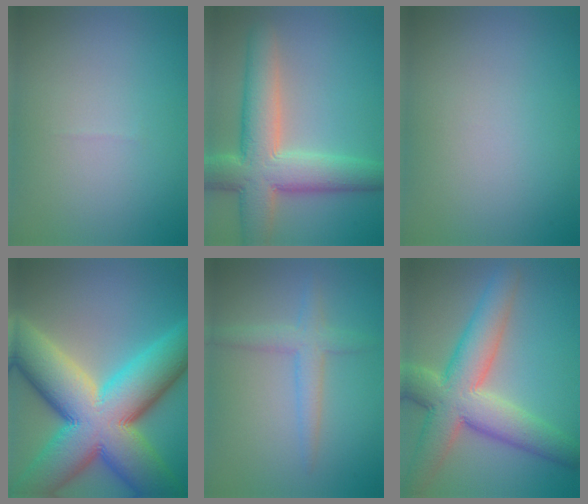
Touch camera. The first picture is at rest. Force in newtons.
{"total": 8.4, "press": 8.4, "slide": 0.8}
{"total": 0.0}
{"total": 18.0, "press": 18.0, "slide": 0.7}
{"total": 2.7, "press": 2.7, "slide": 0.2}
{"total": 9.0, "press": 8.9, "slide": 0.7}